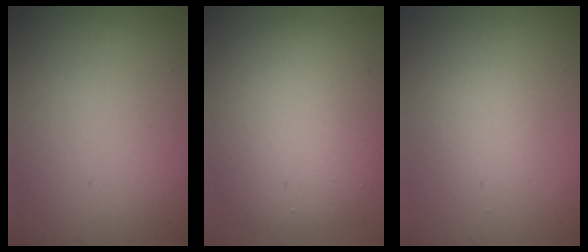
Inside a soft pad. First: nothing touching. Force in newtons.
{"total": 8.1, "press": 8.0, "slide": 1.0}
{"total": 1.5, "press": 1.5, "slide": 0.1}